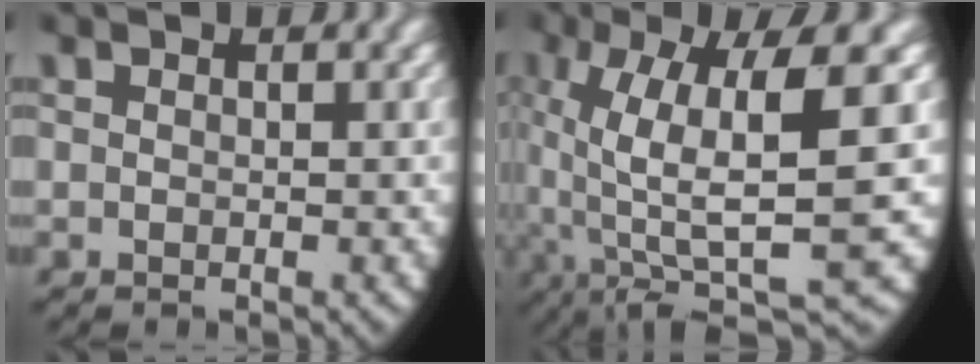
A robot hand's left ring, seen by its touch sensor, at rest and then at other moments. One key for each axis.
{"total": 11.7, "fx": -0.7, "fy": 5.8, "fz": 10.2, "tx": -0.191, "ty": -0.021, "tz": 0.002}